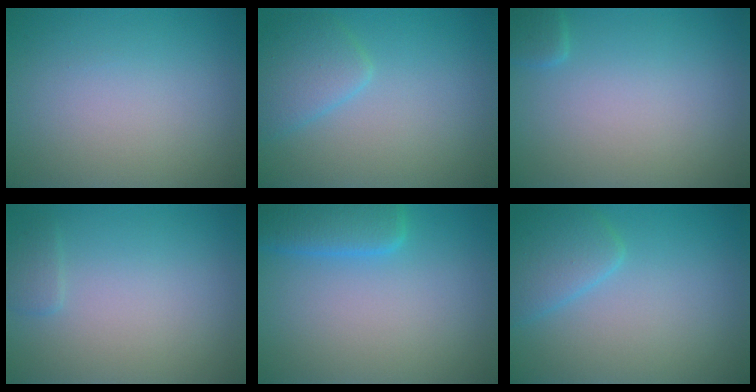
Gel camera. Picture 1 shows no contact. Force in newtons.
{"total": 2.8, "press": 2.8, "slide": 0.1}
{"total": 1.0, "press": 1.0, "slide": 0.1}
{"total": 0.9, "press": 0.9, "slide": 0.1}
{"total": 3.8, "press": 3.7, "slide": 0.4}
{"total": 2.9, "press": 2.9, "slide": 0.2}